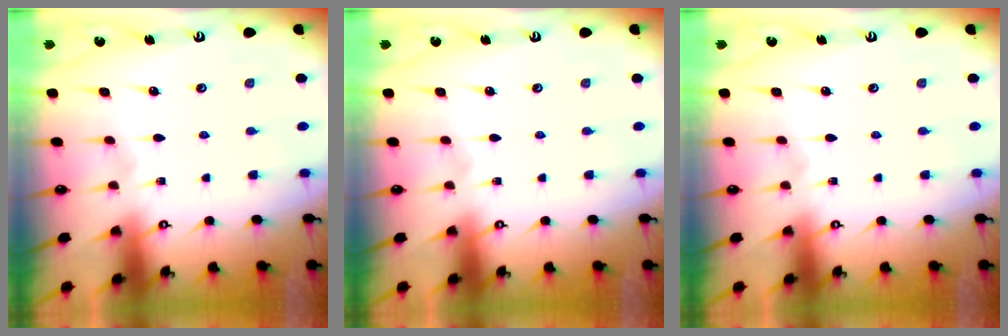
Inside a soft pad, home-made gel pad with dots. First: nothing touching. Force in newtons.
{"total": 0.0}
{"total": 0.0}